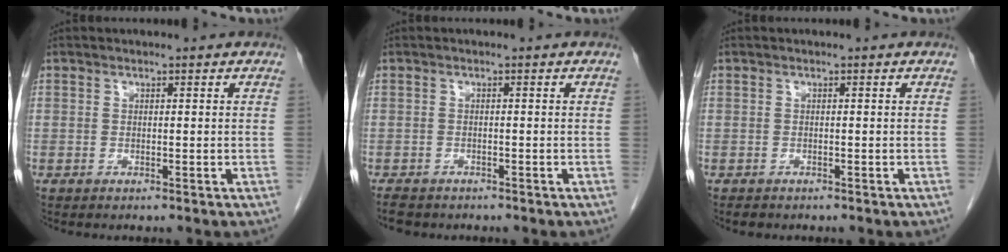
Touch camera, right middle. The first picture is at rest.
{"total": 3.3, "force": [-2.7, 1.5, 1.0], "torque": [-0.019, -0.004, -0.037]}
{"total": 1.0, "force": [-0.8, 0.5, 0.3], "torque": [-0.008, -0.001, -0.011]}